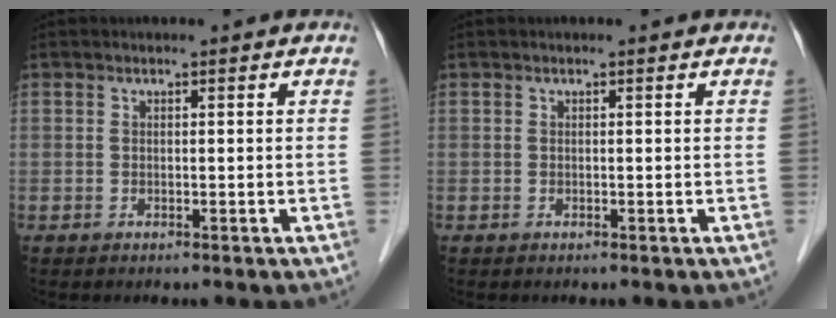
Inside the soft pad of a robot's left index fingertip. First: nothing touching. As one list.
[{"total": 0.0}]